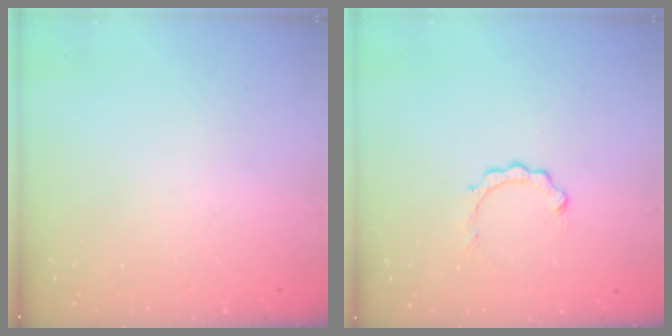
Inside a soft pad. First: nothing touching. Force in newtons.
{"total": 2.9, "press": 2.9, "slide": 0.4}